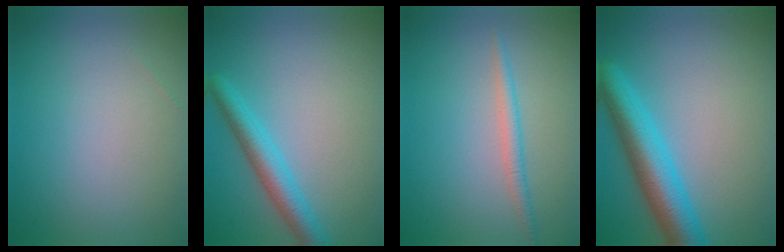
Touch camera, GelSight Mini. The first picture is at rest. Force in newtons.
{"total": 3.7, "press": 3.7, "slide": 0.1}
{"total": 1.7, "press": 1.7, "slide": 0.0}
{"total": 6.4, "press": 6.4, "slide": 0.3}